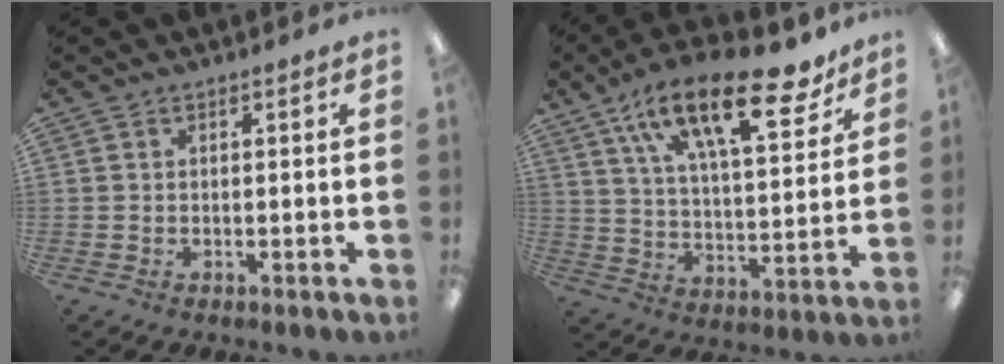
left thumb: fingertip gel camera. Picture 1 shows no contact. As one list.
[{"total": 24.0, "force": [14.8, 9.3, 16.4], "torque": [-0.247, -0.079, 0.243]}]